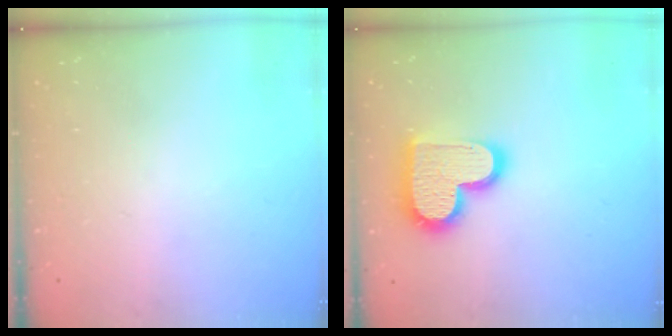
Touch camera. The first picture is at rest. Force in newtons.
{"total": 17.6, "press": 17.5, "slide": 1.3}